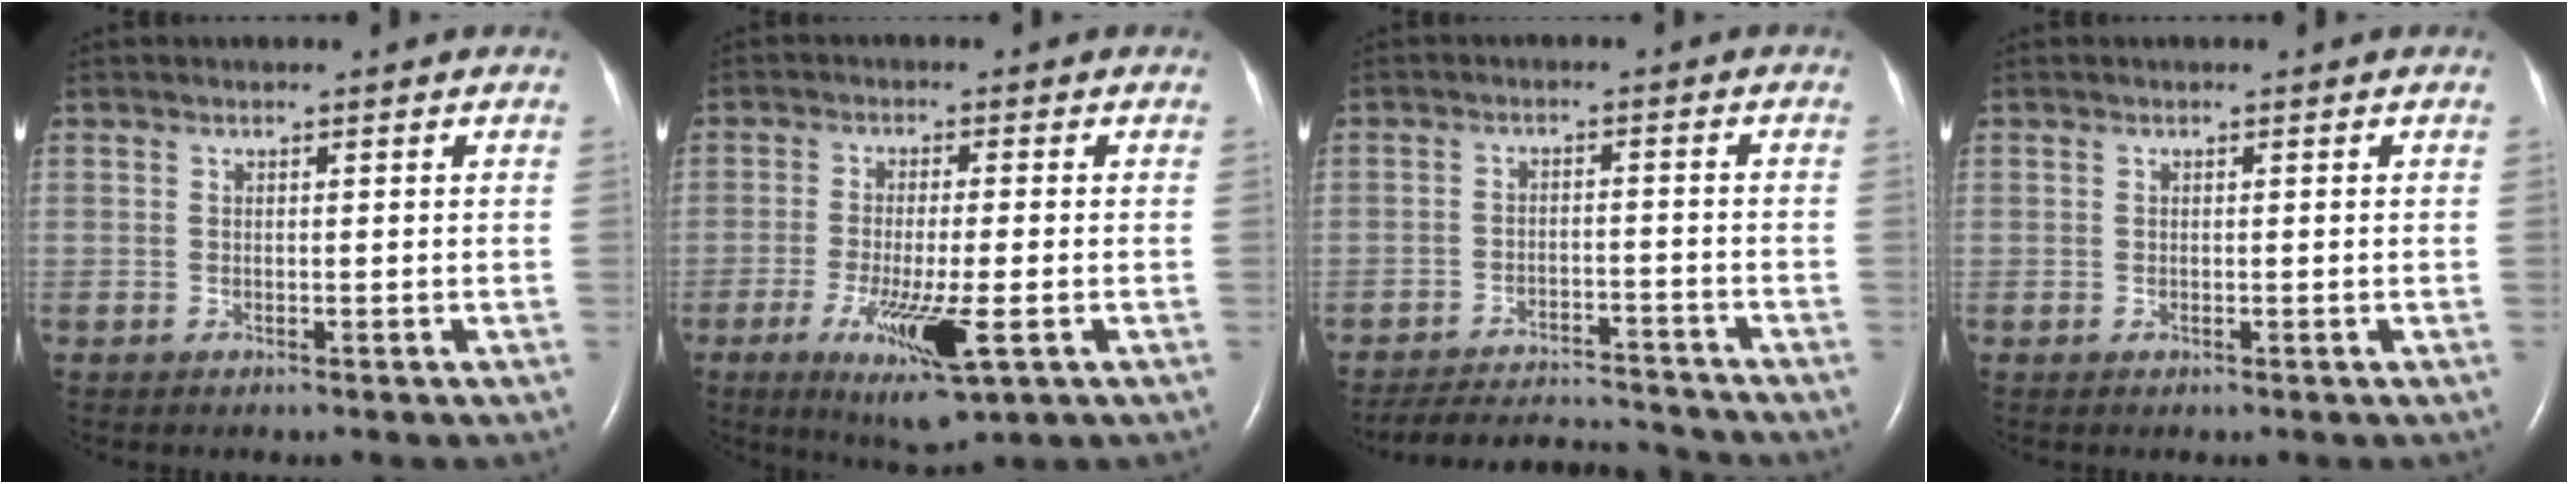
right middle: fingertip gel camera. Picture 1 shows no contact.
{"total": 9.7, "force": [-3.8, 1.3, 8.9], "torque": [-0.161, -0.027, -0.057]}
{"total": 10.0, "force": [-10.0, 0.4, 0.9], "torque": [-0.018, 0.002, -0.154]}
{"total": 0.0}